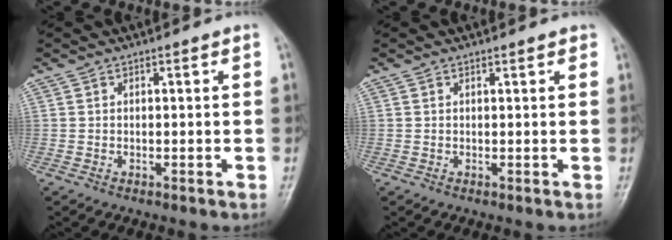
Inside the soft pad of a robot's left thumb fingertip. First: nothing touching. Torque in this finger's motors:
{"motor_torque": [-0.08, -0.03, 0.05, 0.04, 0.00]}